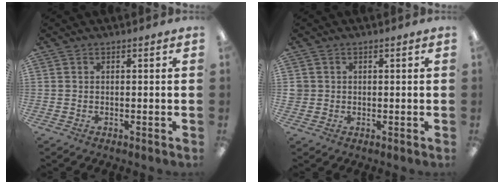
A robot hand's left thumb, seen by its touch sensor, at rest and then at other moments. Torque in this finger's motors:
{"motor_torque": [0.06, 0.23, 0.09, -0.34, -0.01]}